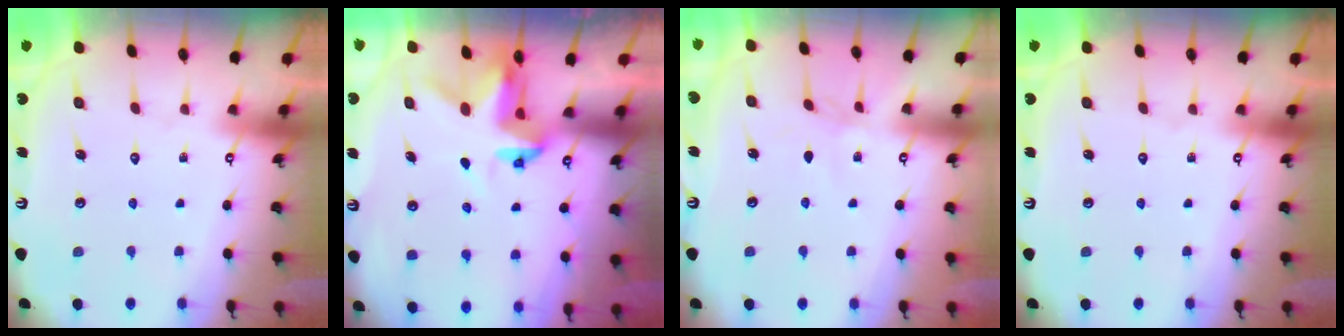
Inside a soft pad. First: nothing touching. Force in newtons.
{"total": 3.9, "press": 3.9, "slide": 0.1}
{"total": 1.8, "press": 1.8, "slide": 0.3}
{"total": 0.0}